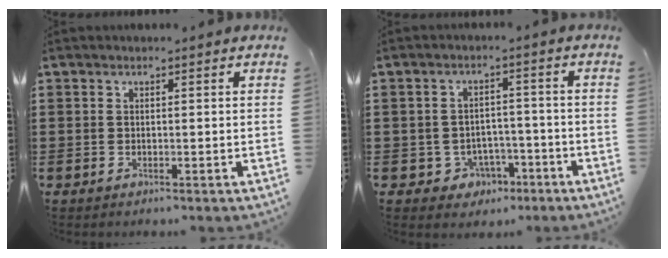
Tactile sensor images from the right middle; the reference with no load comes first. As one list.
[{"total": 3.5, "force": [-2.4, 2.5, 0.9], "torque": [-0.025, 0.007, -0.051]}]